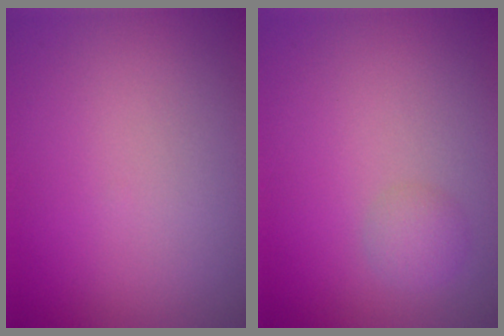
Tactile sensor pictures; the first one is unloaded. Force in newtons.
{"total": 1.4, "press": 1.4, "slide": 0.1}